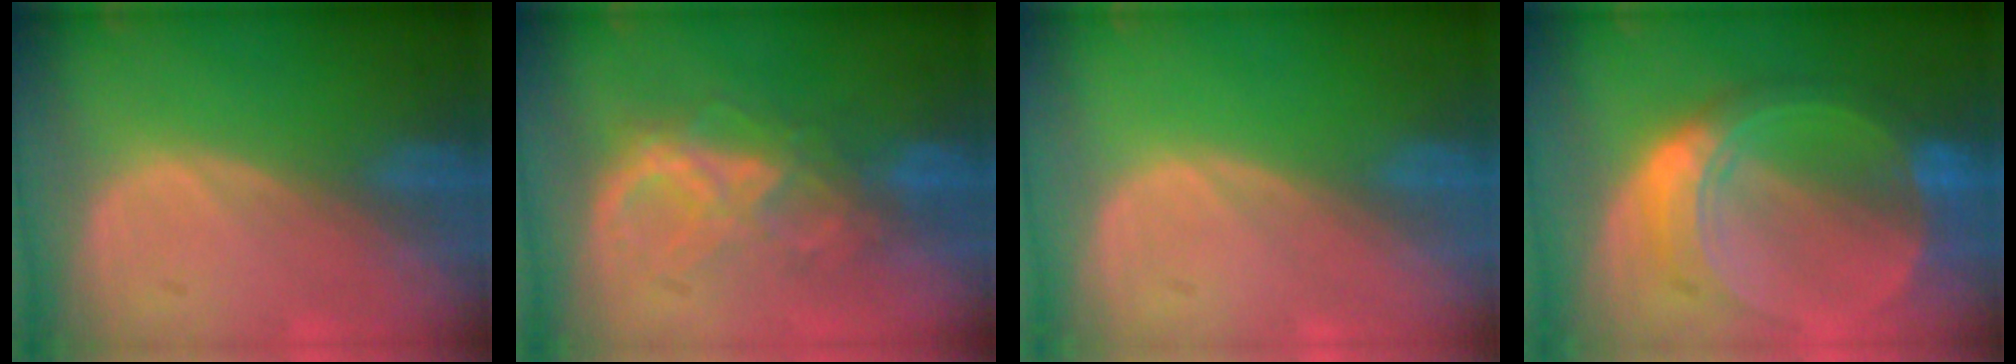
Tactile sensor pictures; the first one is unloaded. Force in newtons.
{"total": 6.4, "press": 6.3, "slide": 0.7}
{"total": 0.0}
{"total": 8.7, "press": 8.7, "slide": 0.7}